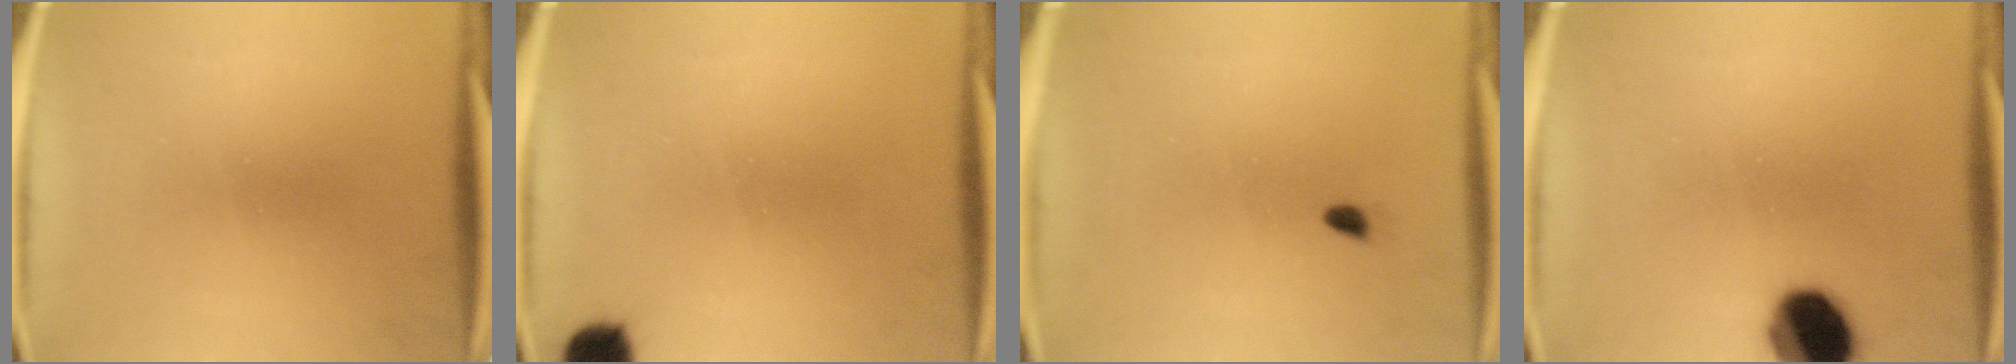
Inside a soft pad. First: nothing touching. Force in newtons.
{"total": 5.1}
{"total": 0.6}
{"total": 12.5}